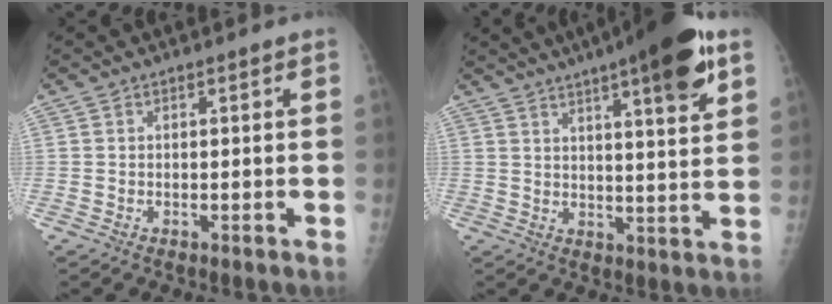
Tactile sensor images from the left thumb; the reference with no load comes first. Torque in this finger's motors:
{"motor_torque": [2.32, 1.44, 1.50, -1.14, 0.19]}